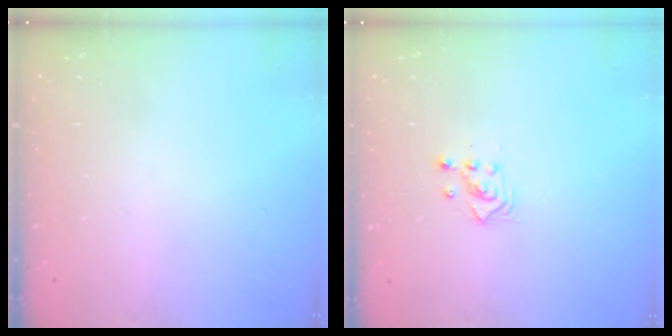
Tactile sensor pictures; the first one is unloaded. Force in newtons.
{"total": 2.3, "press": 2.3, "slide": 0.3}